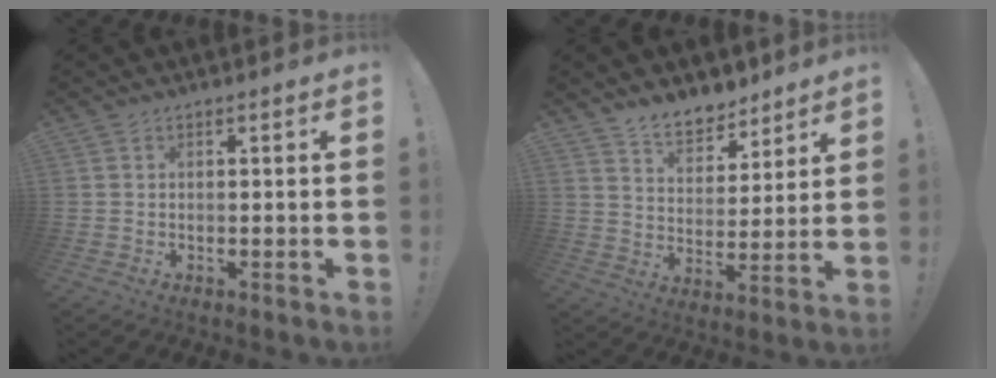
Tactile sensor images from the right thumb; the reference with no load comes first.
{"total": 9.3, "force": [7.8, 4.5, 2.5], "torque": [-0.044, -0.060, 0.151]}